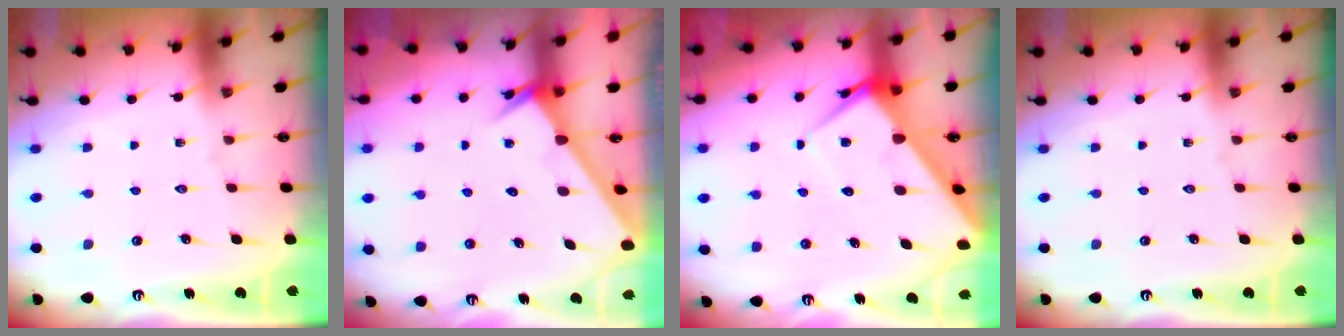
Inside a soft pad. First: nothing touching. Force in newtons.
{"total": 2.5, "press": 2.5, "slide": 0.1}
{"total": 8.4, "press": 8.3, "slide": 0.7}
{"total": 0.0}